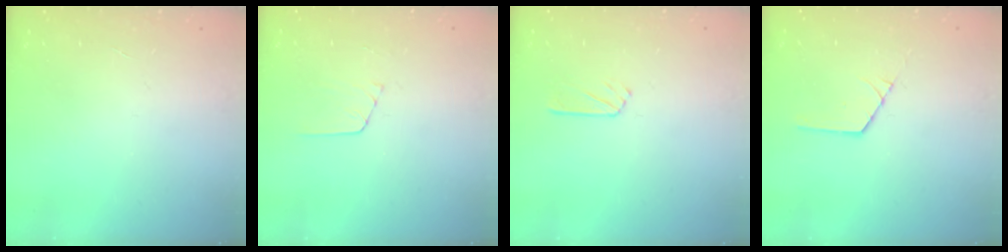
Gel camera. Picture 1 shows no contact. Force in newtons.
{"total": 3.6, "press": 3.6, "slide": 0.3}
{"total": 2.5, "press": 2.5, "slide": 0.2}
{"total": 1.4, "press": 1.4, "slide": 0.2}